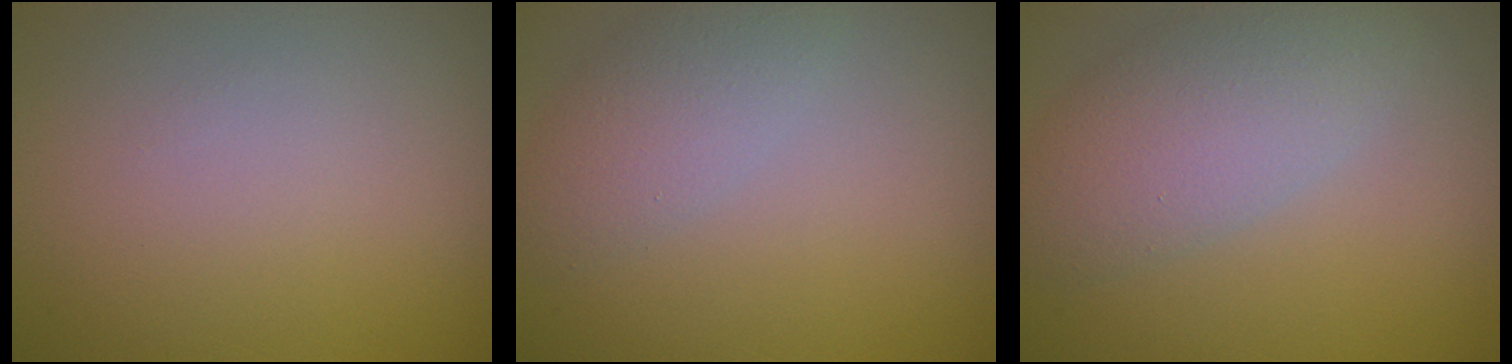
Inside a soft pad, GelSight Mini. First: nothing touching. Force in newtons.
{"total": 2.9, "press": 2.9, "slide": 0.2}
{"total": 5.6, "press": 5.6, "slide": 0.3}